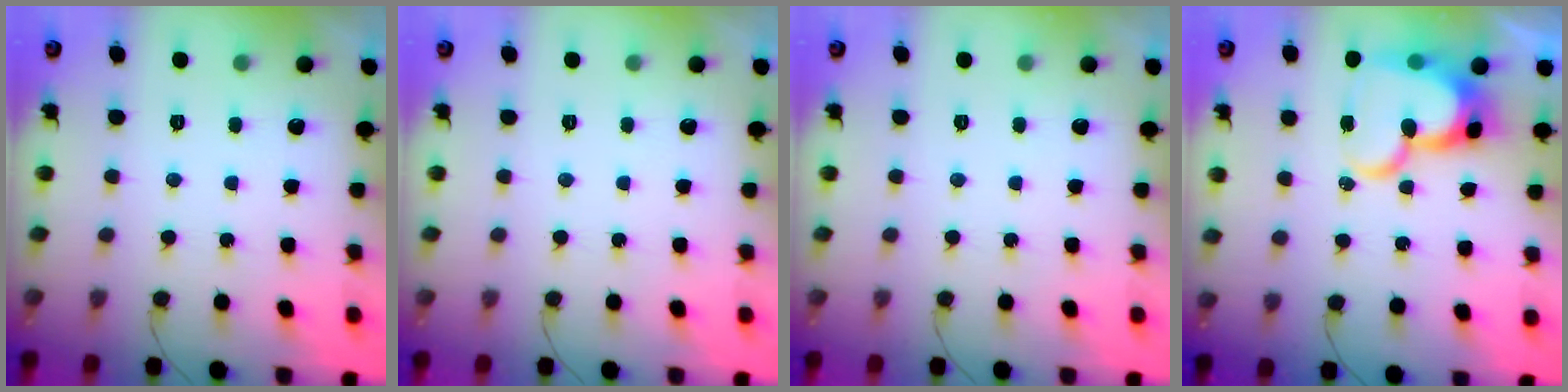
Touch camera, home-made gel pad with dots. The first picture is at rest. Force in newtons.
{"total": 0.0}
{"total": 0.0}
{"total": 18.8, "press": 18.7, "slide": 1.5}